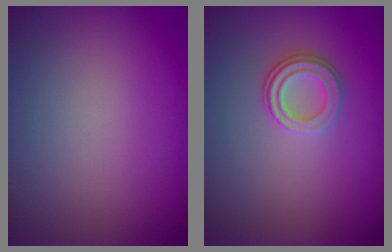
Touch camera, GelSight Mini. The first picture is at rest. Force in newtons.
{"total": 2.4, "press": 2.0, "slide": 1.3}